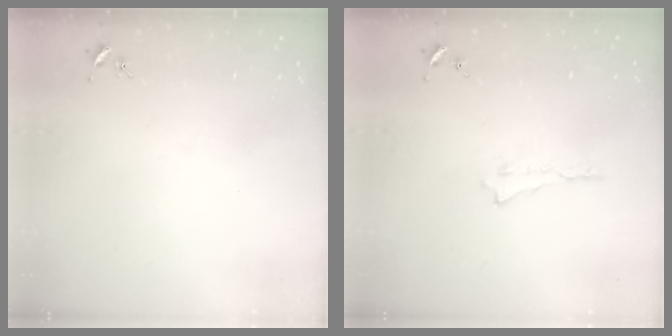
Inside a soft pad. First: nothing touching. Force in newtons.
{"total": 0.0}